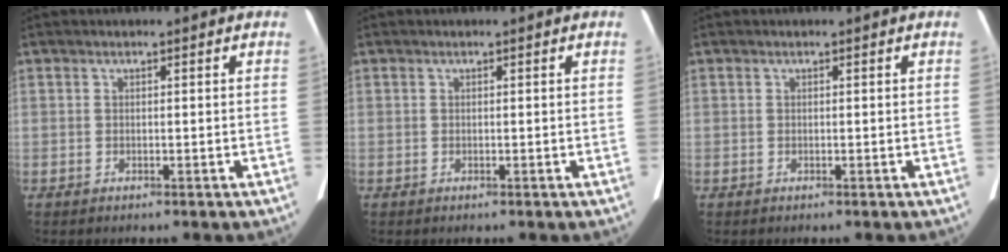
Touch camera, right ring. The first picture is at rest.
{"total": 0.0}
{"total": 0.0}